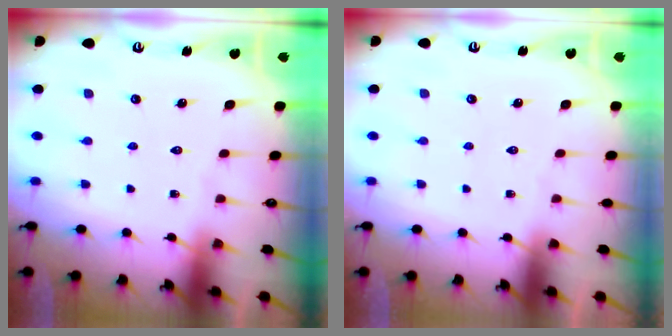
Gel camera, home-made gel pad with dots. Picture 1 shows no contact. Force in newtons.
{"total": 0.0}